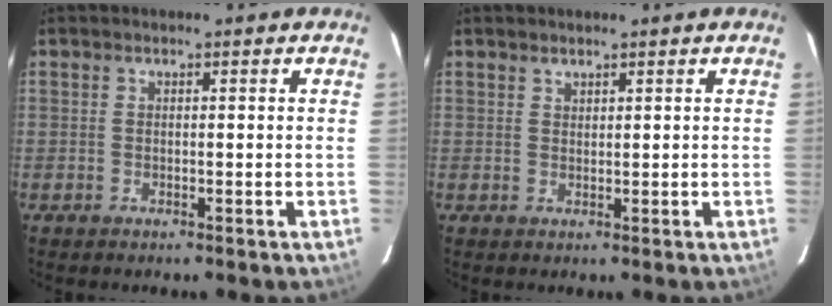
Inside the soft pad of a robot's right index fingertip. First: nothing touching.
{"total": 0.9, "force": [0.9, 0.4, 0.2], "torque": [-0.003, 0.002, 0.017]}